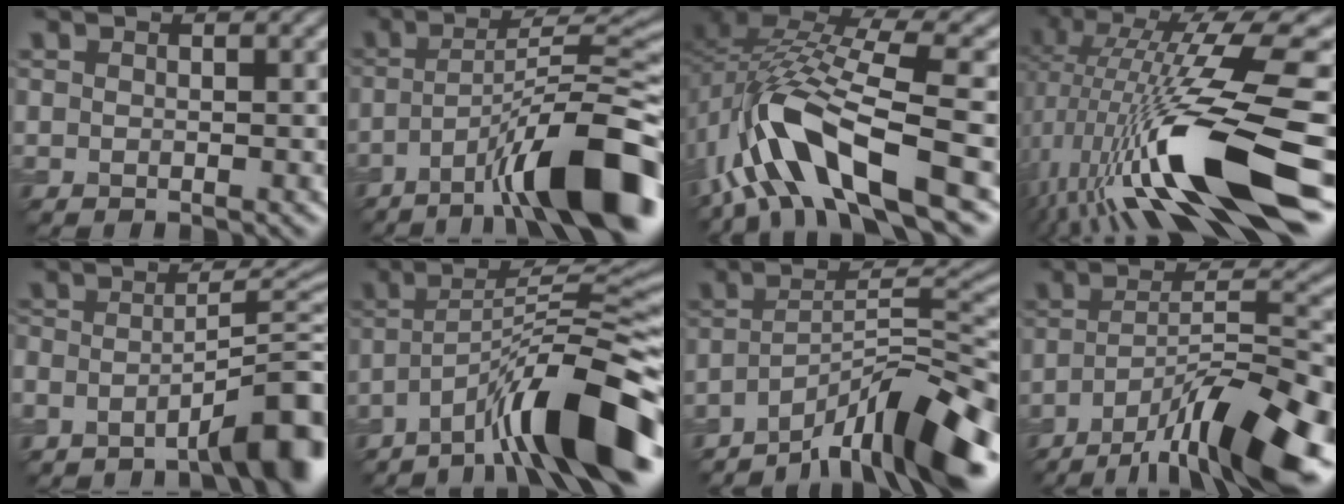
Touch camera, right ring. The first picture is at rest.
{"total": 12.4, "force": [-6.8, 2.4, 10.1], "torque": [-0.156, 0.021, -0.107]}
{"total": 10.2, "force": [-4.6, 3.5, 8.4], "torque": [-0.169, 0.019, -0.086]}
{"total": 14.1, "force": [-2.0, 3.3, 13.6], "torque": [-0.239, 0.005, -0.025]}
{"total": 7.4, "force": [-5.1, 1.3, 5.3], "torque": [-0.066, 0.019, -0.082]}
{"total": 12.3, "force": [-7.3, 2.3, 9.7], "torque": [-0.146, 0.026, -0.116]}
{"total": 11.8, "force": [-8.2, 2.5, 8.1], "torque": [-0.109, 0.025, -0.137]}
{"total": 14.1, "force": [-9.1, 3.4, 10.2], "torque": [-0.176, 0.013, -0.146]}